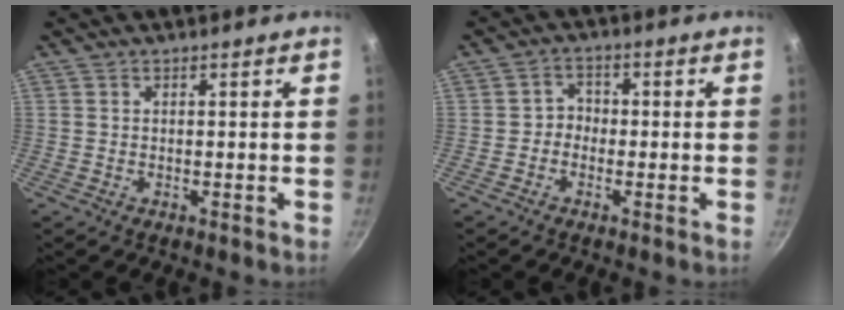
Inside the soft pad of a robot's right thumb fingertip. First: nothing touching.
{"total": 2.8, "force": [-0.9, 2.4, 1.0], "torque": [0.001, 0.017, -0.025]}